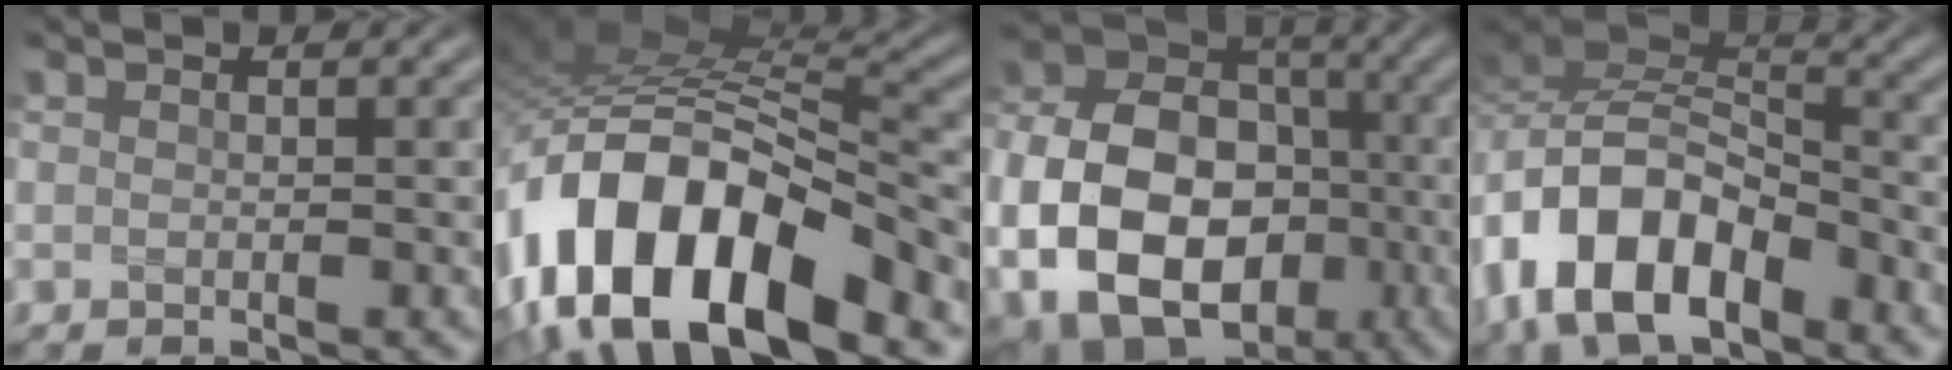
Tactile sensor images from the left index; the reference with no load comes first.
{"total": 15.1, "force": [-6.8, 7.5, 11.2], "torque": [-0.209, 0.012, -0.128]}
{"total": 15.9, "force": [-4.1, 11.8, 9.8], "torque": [-0.194, -0.023, -0.069]}
{"total": 11.1, "force": [-5.7, 6.1, 7.3], "torque": [-0.136, 0.001, -0.117]}